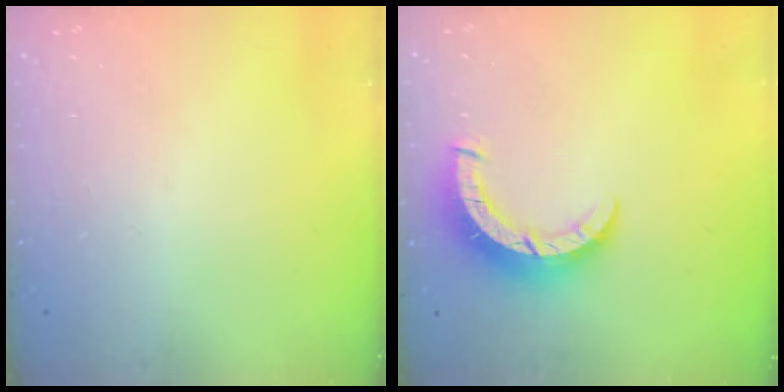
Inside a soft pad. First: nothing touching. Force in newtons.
{"total": 8.6, "press": 8.6, "slide": 0.5}